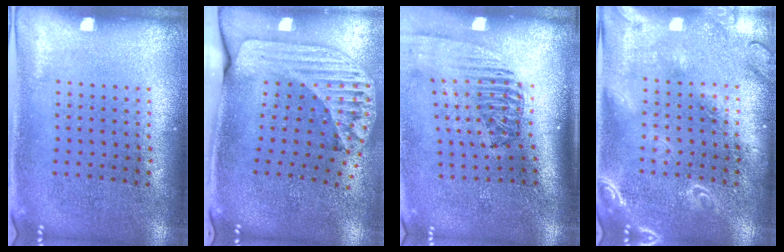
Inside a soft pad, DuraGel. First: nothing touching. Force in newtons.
{"total": 2.4, "press": 1.7, "slide": 1.7}
{"total": 2.4, "press": 1.7, "slide": 1.7}
{"total": 1.9, "press": 1.9, "slide": 0.2}